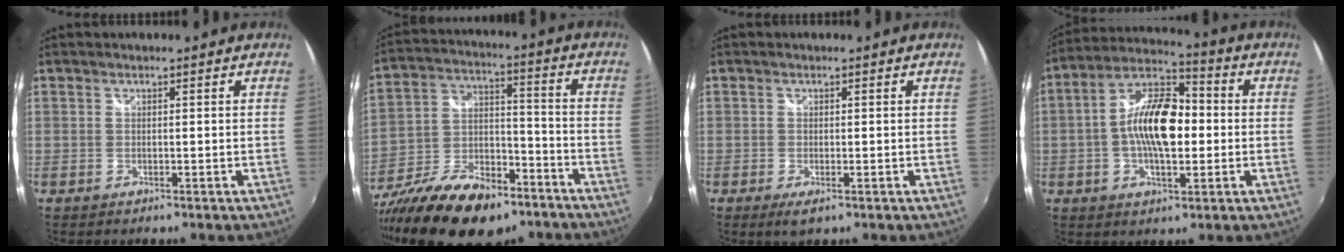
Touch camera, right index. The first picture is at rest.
{"total": 22.2, "force": [-14.1, 11.1, 13.1], "torque": [-0.266, -0.011, -0.228]}
{"total": 2.2, "force": [-1.0, 0.8, 1.8], "torque": [-0.036, -0.011, -0.013]}
{"total": 14.6, "force": [-1.4, 7.2, 12.6], "torque": [-0.234, 0.018, -0.033]}